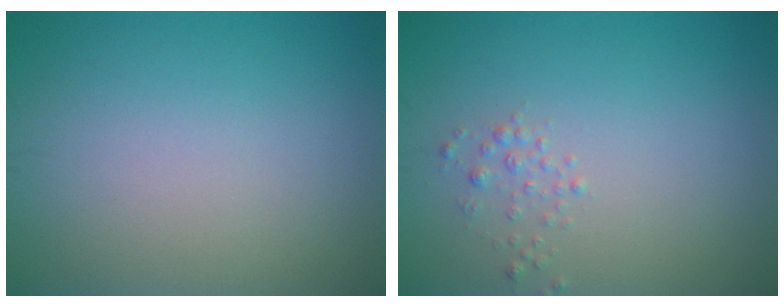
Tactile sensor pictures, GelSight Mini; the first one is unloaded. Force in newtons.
{"total": 0.9, "press": 0.9, "slide": 0.0}